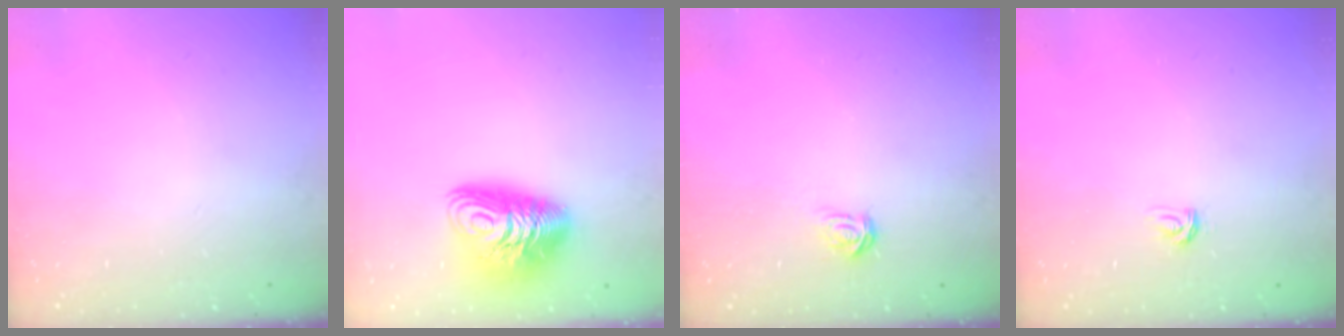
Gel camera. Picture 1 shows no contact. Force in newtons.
{"total": 11.8, "press": 11.8, "slide": 1.1}
{"total": 2.1, "press": 2.1, "slide": 0.2}
{"total": 2.9, "press": 2.9, "slide": 0.4}